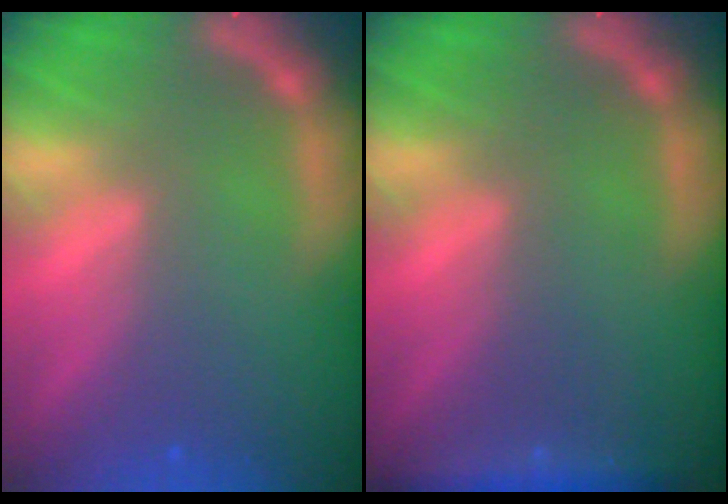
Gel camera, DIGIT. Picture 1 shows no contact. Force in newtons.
{"total": 3.0}